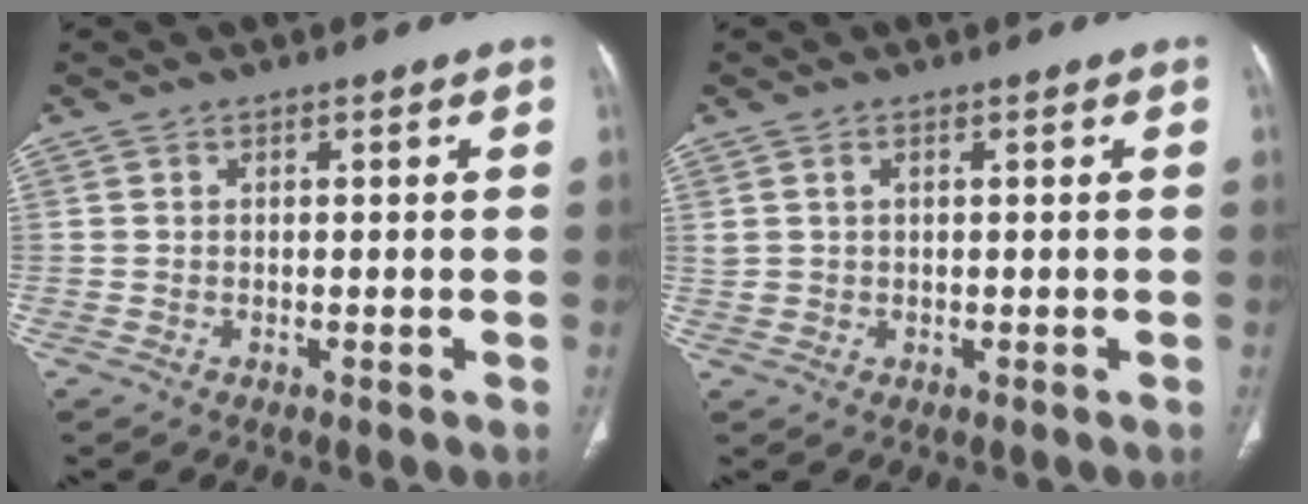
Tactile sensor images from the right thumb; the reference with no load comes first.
{"total": 1.5, "force": [0.7, 0.9, 0.9], "torque": [-0.022, 0.003, 0.020]}